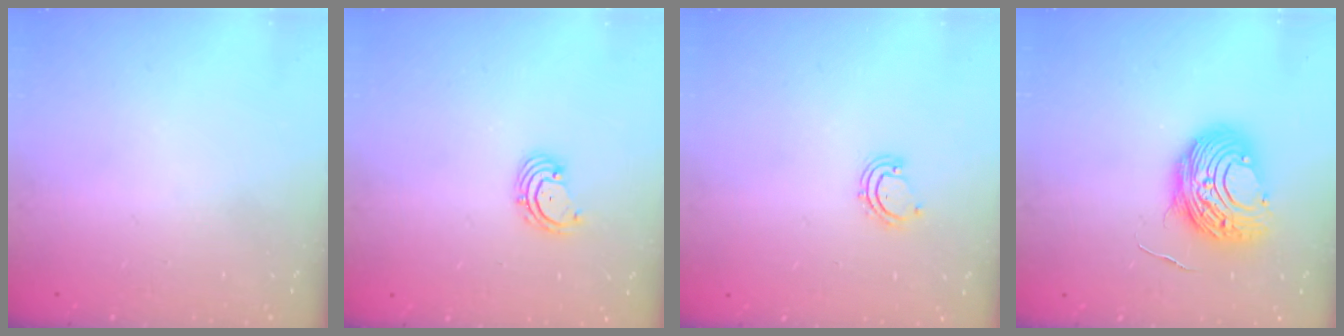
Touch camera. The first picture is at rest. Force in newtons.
{"total": 2.6, "press": 2.5, "slide": 0.6}
{"total": 3.5, "press": 3.5, "slide": 0.3}
{"total": 12.0, "press": 12.0, "slide": 0.9}